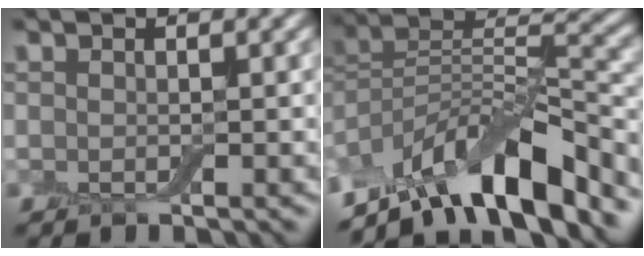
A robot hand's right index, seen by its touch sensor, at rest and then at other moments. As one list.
[{"total": 11.5, "force": [-7.7, 3.8, 7.6], "torque": [-0.120, 0.026, -0.142]}]